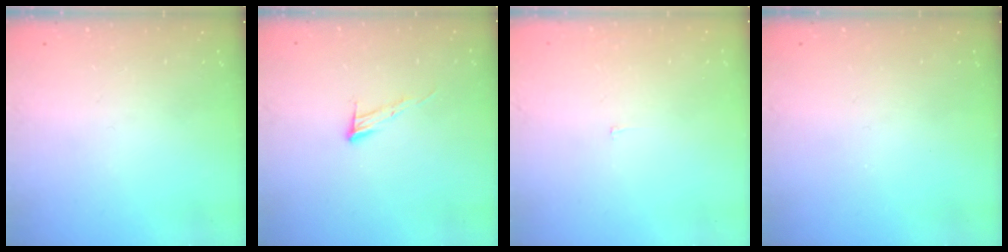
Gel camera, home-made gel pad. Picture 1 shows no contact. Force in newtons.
{"total": 6.7, "press": 6.7, "slide": 0.4}
{"total": 1.9, "press": 1.9, "slide": 0.1}
{"total": 0.0}